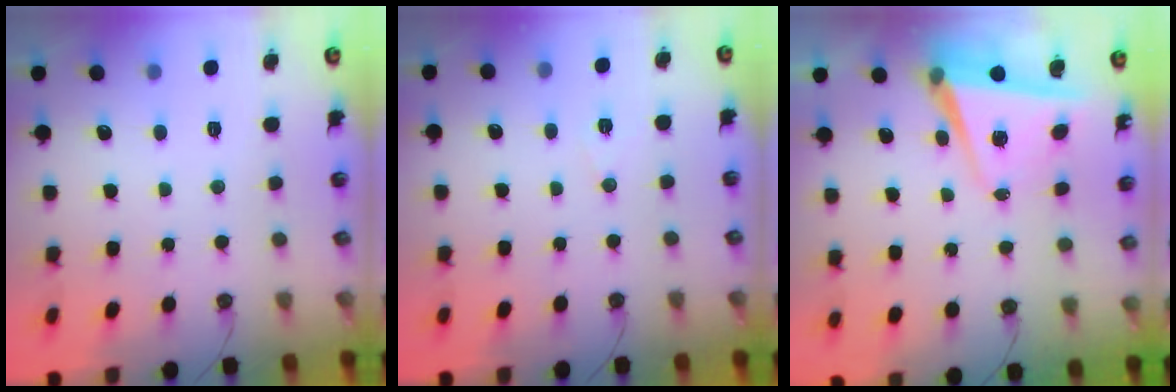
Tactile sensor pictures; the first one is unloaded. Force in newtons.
{"total": 5.8, "press": 3.8, "slide": 4.4}
{"total": 5.5, "press": 4.9, "slide": 2.6}